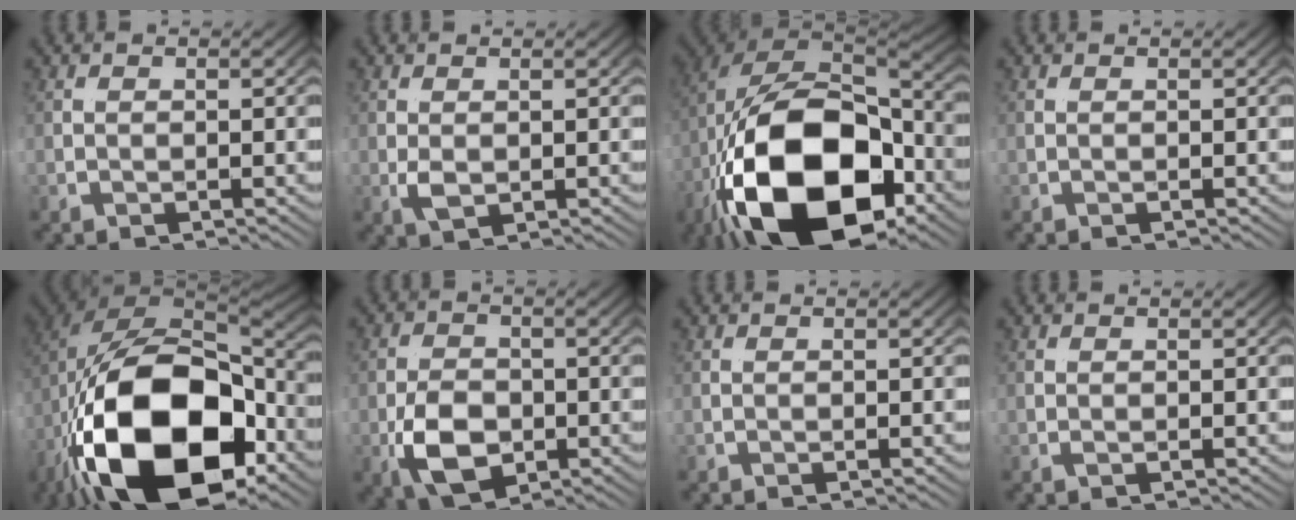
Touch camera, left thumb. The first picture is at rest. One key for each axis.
{"total": 1.6, "fx": 0.4, "fy": 0.5, "fz": 1.4, "tx": -0.034, "ty": 0.002, "tz": 0.005}
{"total": 20.6, "fx": -5.5, "fy": 10.4, "fz": 16.9, "tx": -0.357, "ty": -0.041, "tz": -0.067}
{"total": 0.0}
{"total": 22.7, "fx": -5.0, "fy": 10.9, "fz": 19.3, "tx": -0.391, "ty": -0.035, "tz": -0.059}
{"total": 7.4, "fx": -0.4, "fy": 4.8, "fz": 5.6, "tx": -0.119, "ty": -0.014, "tz": -0.007}
{"total": 0.0}
{"total": 0.6, "fx": 0.2, "fy": -0.4, "fz": 0.3, "tx": -0.007, "ty": 0.005, "tz": 0.001}